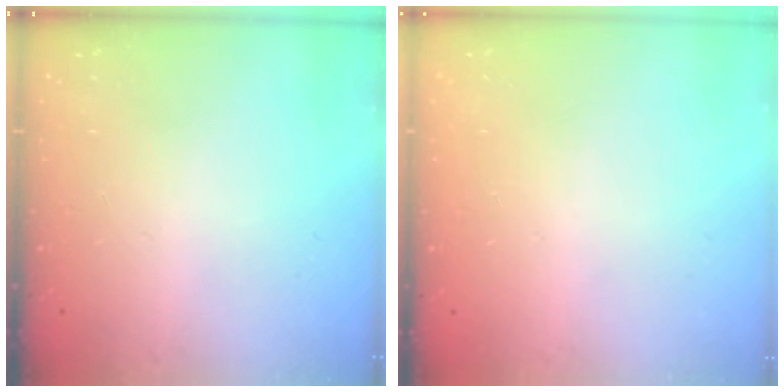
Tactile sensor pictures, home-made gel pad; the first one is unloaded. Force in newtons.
{"total": 0.0}